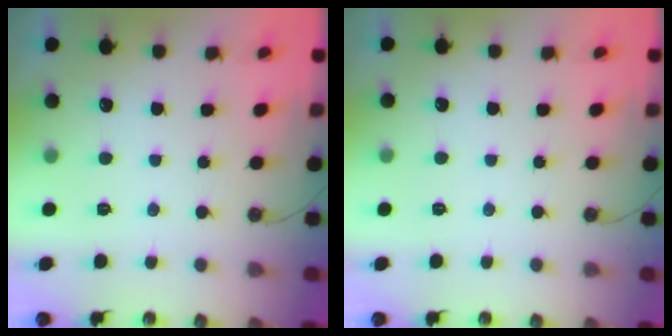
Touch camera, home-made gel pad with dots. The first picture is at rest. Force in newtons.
{"total": 2.8, "press": 2.8, "slide": 0.5}